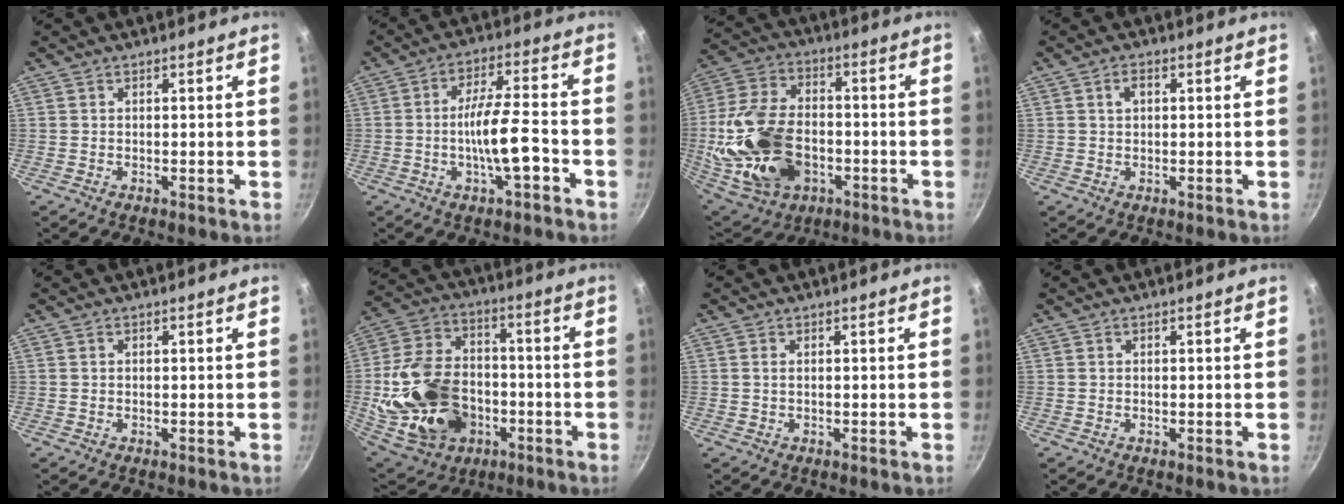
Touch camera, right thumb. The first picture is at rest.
{"total": 9.5, "force": [-3.1, 2.3, 8.7], "torque": [-0.147, 0.026, -0.054]}
{"total": 22.3, "force": [-4.2, 15.0, 15.9], "torque": [-0.324, 0.023, -0.065]}
{"total": 2.4, "force": [0.6, 1.6, 1.7], "torque": [-0.022, 0.006, 0.010]}
{"total": 0.0}
{"total": 23.2, "force": [-4.5, 17.1, 15.0], "torque": [-0.285, 0.039, -0.062]}
{"total": 0.8, "force": [0.2, 0.4, 0.7], "torque": [-0.013, 0.001, 0.003]}
{"total": 0.0}